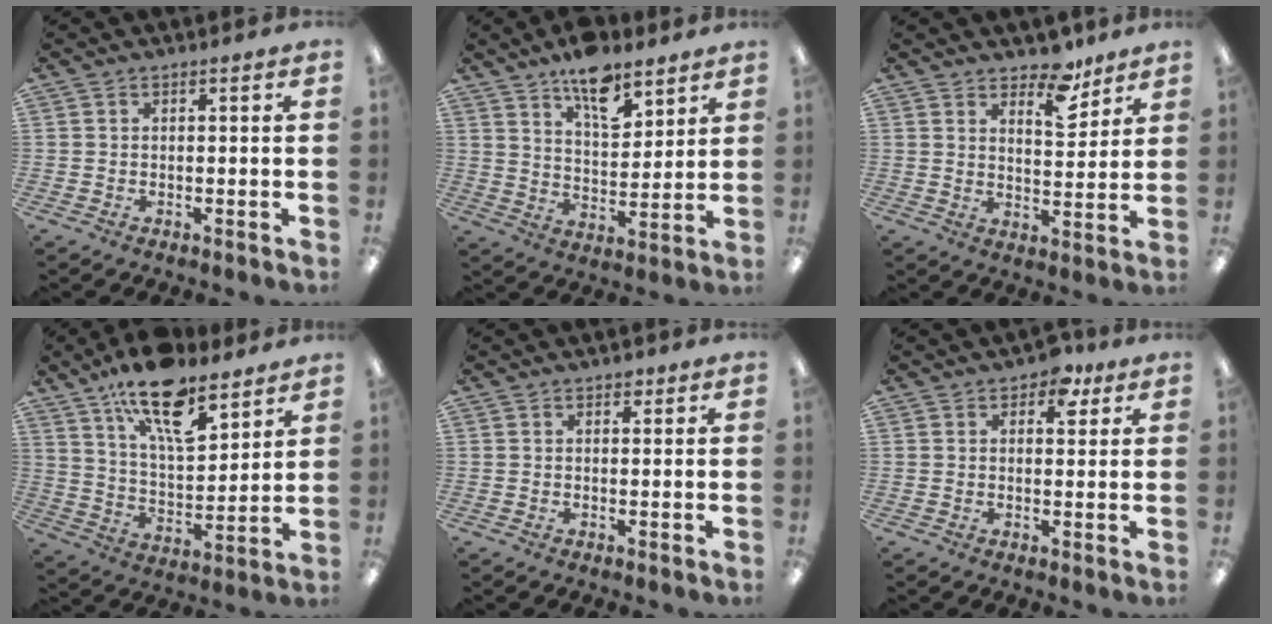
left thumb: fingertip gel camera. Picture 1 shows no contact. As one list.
[{"total": 11.8, "force": [8.4, 5.2, 6.4], "torque": [-0.092, -0.047, 0.146]}, {"total": 8.8, "force": [6.8, 3.9, 3.9], "torque": [-0.035, -0.047, 0.115]}, {"total": 17.5, "force": [11.9, 7.0, 10.8], "torque": [-0.179, -0.059, 0.201]}, {"total": 1.1, "force": [0.7, 0.7, 0.5], "torque": [-0.004, -0.002, 0.012]}, {"total": 4.7, "force": [2.6, 2.8, 2.7], "torque": [-0.021, -0.008, 0.040]}]